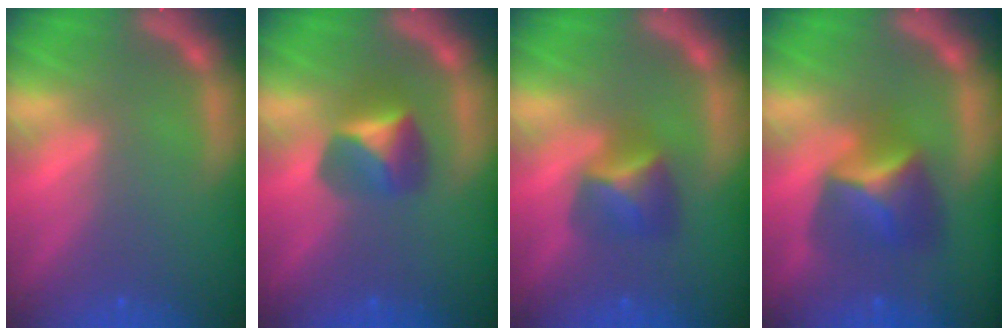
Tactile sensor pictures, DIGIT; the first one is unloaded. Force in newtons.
{"total": 3.4}
{"total": 3.4}
{"total": 4.9}